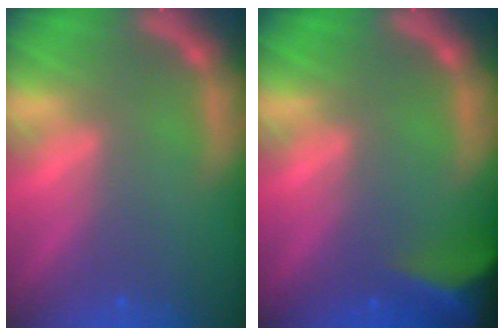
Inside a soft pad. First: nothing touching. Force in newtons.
{"total": 8.0}